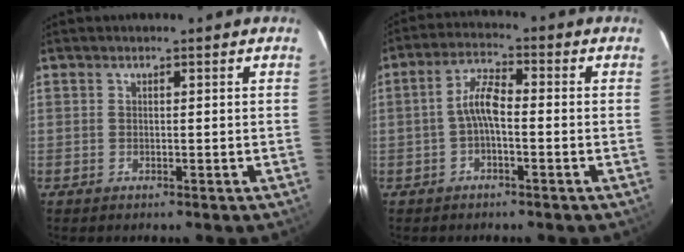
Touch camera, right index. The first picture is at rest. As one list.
[{"total": 4.9, "force": [-1.3, 1.5, 4.4], "torque": [-0.093, 0.017, -0.028]}]